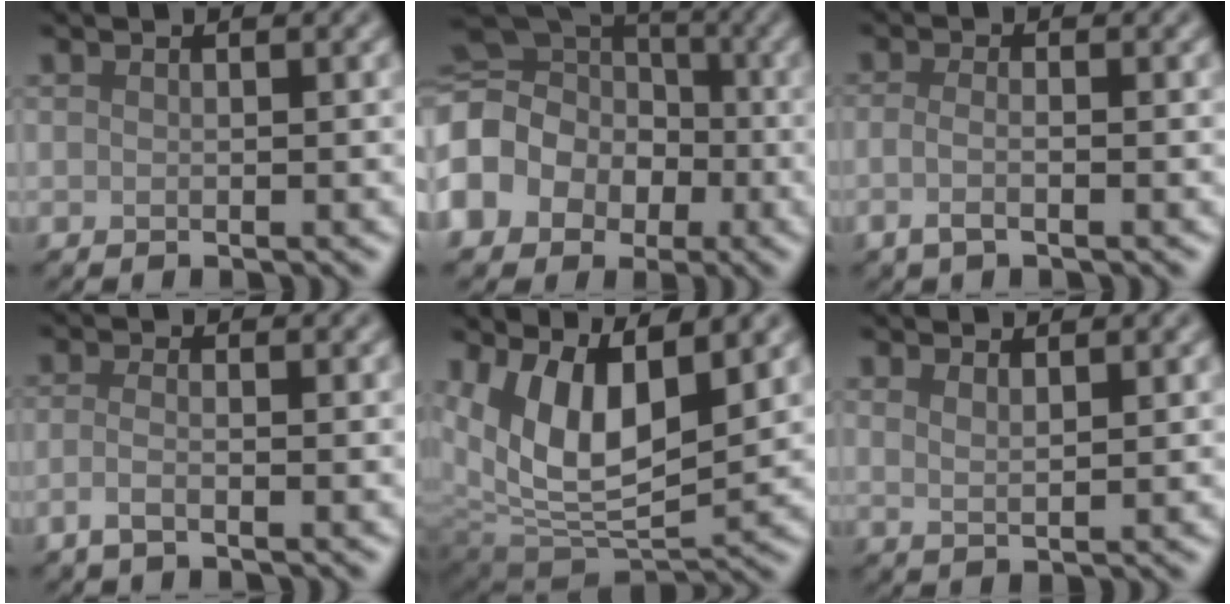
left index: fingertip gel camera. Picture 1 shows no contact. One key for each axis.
{"total": 13.1, "fx": -3.5, "fy": 11.1, "fz": 6.1, "tx": -0.146, "ty": 0.000, "tz": -0.094}
{"total": 1.8, "fx": -0.7, "fy": 0.6, "fz": 1.6, "tx": -0.035, "ty": -0.006, "tz": -0.019}
{"total": 1.9, "fx": -0.9, "fy": 0.6, "fz": 1.5, "tx": -0.029, "ty": -0.004, "tz": -0.025}
{"total": 8.4, "fx": 3.3, "fy": 4.2, "fz": 6.4, "tx": -0.126, "ty": -0.018, "tz": 0.064}
{"total": 1.8, "fx": 1.3, "fy": 0.5, "fz": 1.1, "tx": -0.012, "ty": -0.003, "tz": 0.020}